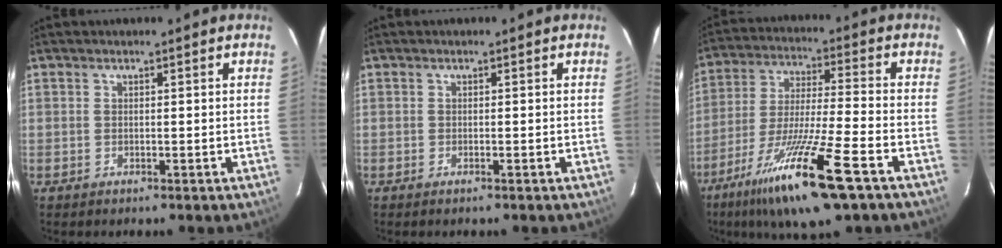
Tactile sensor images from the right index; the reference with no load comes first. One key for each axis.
{"total": 0.6, "fx": -0.4, "fy": 0.0, "fz": 0.3, "tx": -0.006, "ty": 0.001, "tz": -0.008}
{"total": 18.6, "fx": -11.2, "fy": 1.6, "fz": 14.8, "tx": -0.295, "ty": -0.048, "tz": -0.199}